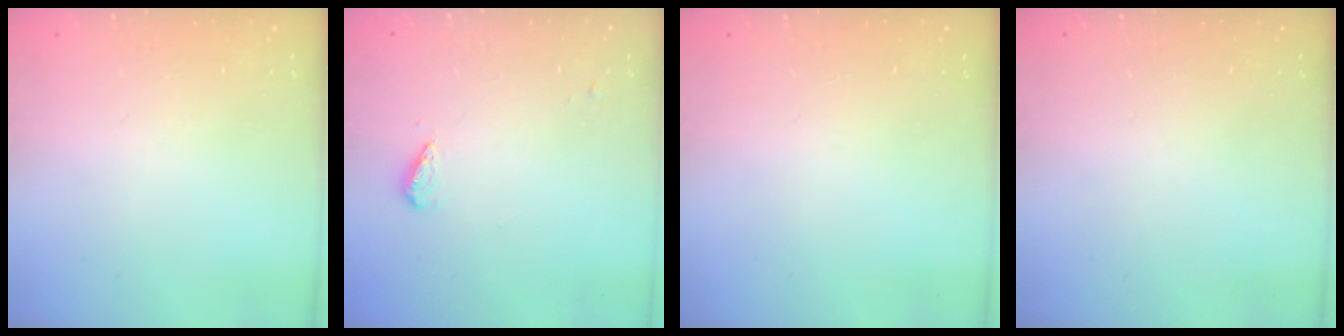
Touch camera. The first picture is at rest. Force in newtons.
{"total": 3.9, "press": 3.8, "slide": 0.4}
{"total": 0.0}
{"total": 0.0}